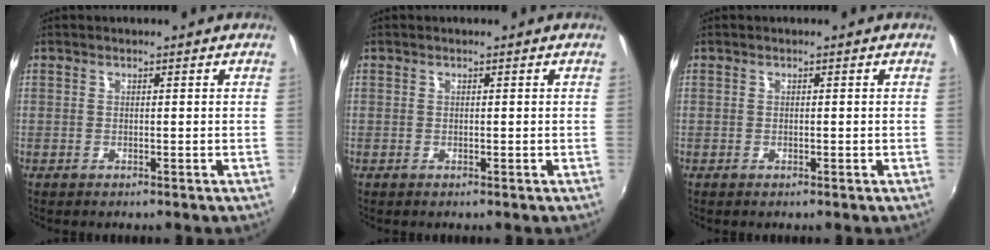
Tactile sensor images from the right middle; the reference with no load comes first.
{"total": 0.0}
{"total": 0.0}